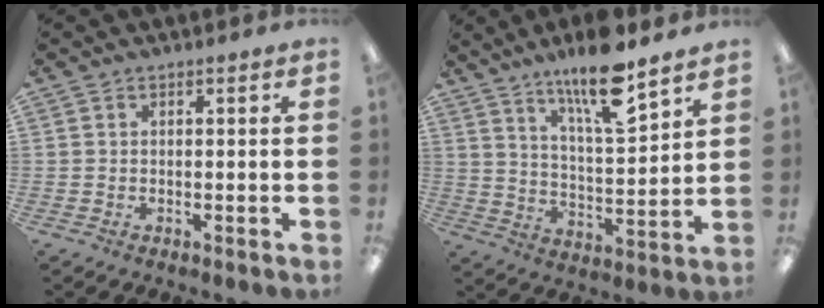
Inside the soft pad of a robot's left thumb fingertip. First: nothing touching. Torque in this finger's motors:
{"motor_torque": [0.75, 0.14, 1.04, -1.08, 0.15]}